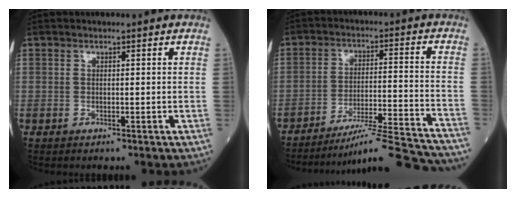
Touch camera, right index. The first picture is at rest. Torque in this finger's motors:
{"motor_torque": [0.26, -0.18, -0.06, 0.00]}